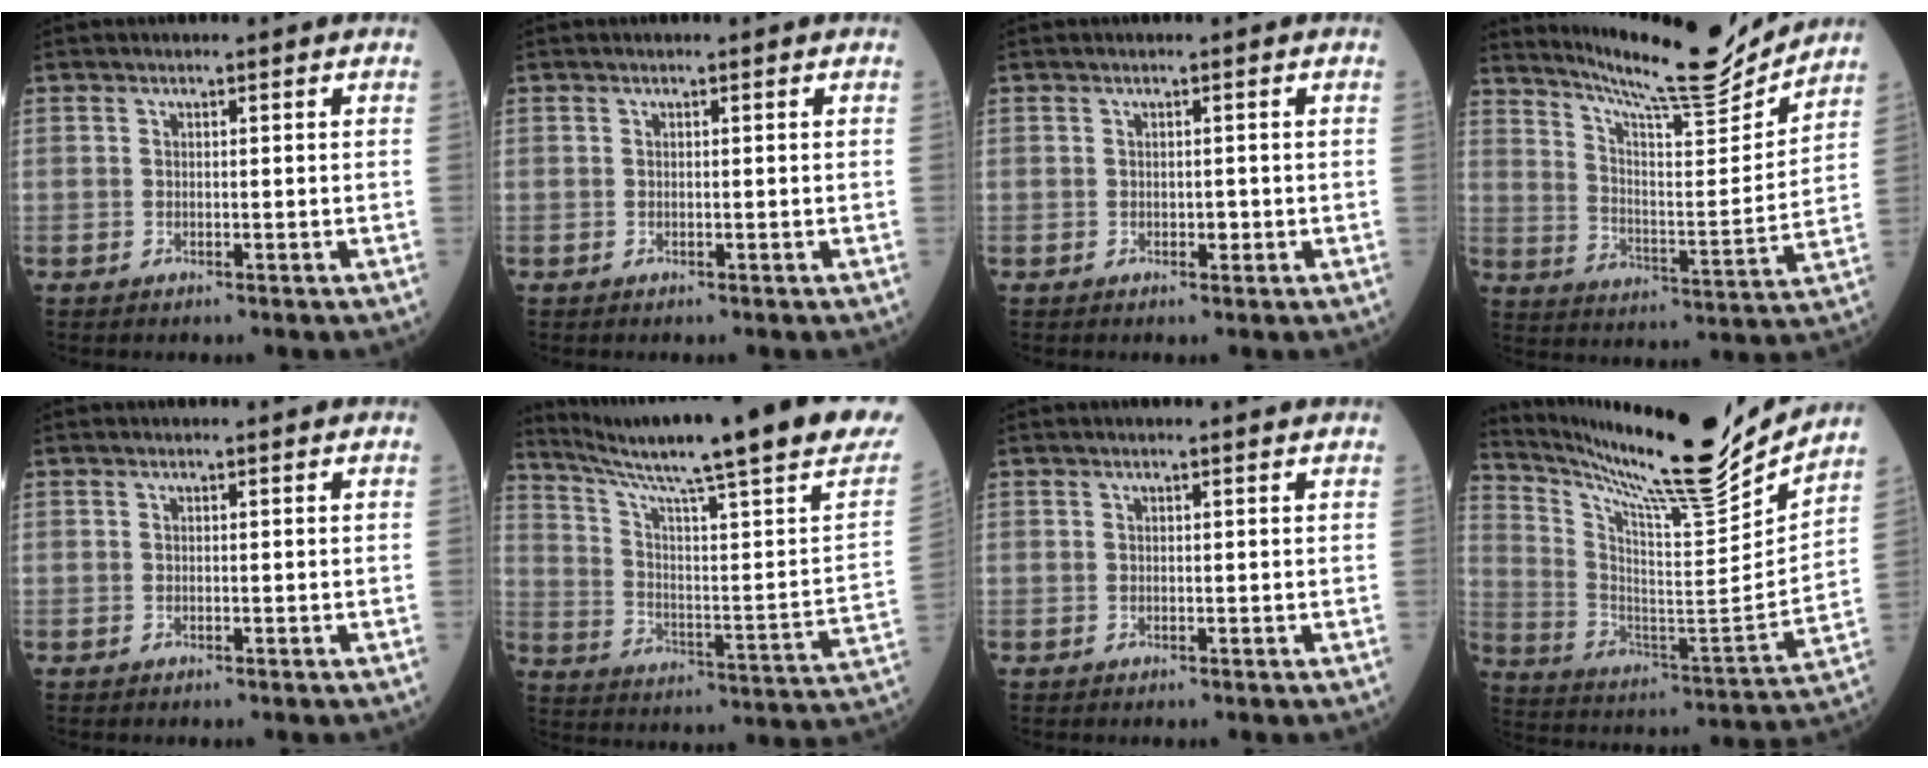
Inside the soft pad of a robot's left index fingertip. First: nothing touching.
{"total": 0.0}
{"total": 0.8, "force": [-0.1, 0.5, 0.7], "torque": [-0.007, 0.002, -0.002]}
{"total": 16.8, "force": [15.7, 0.0, 5.8], "torque": [-0.108, -0.028, 0.243]}
{"total": 0.0}
{"total": 29.6, "force": [22.8, 0.5, 18.9], "torque": [-0.270, -0.069, 0.308]}
{"total": 1.6, "force": [1.4, -0.2, 0.8], "torque": [-0.015, 0.009, 0.019]}
{"total": 20.9, "force": [19.1, 0.1, 8.4], "torque": [-0.166, -0.063, 0.302]}